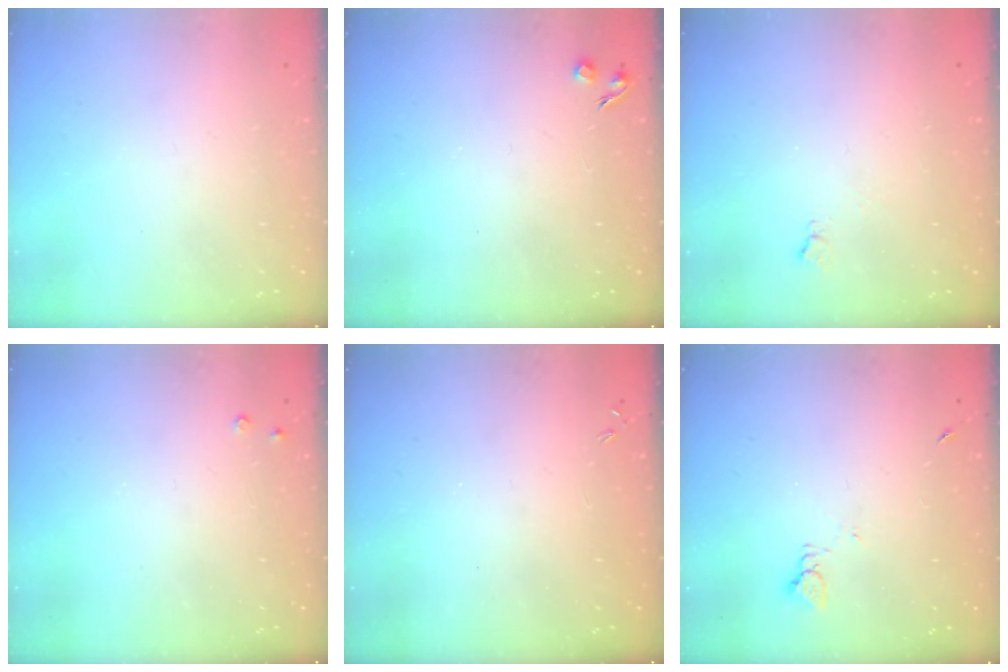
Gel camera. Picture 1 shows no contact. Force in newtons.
{"total": 3.9, "press": 3.8, "slide": 0.7}
{"total": 2.8, "press": 2.8, "slide": 0.6}
{"total": 1.8, "press": 1.8, "slide": 0.4}
{"total": 0.0}
{"total": 2.3, "press": 2.3, "slide": 0.3}